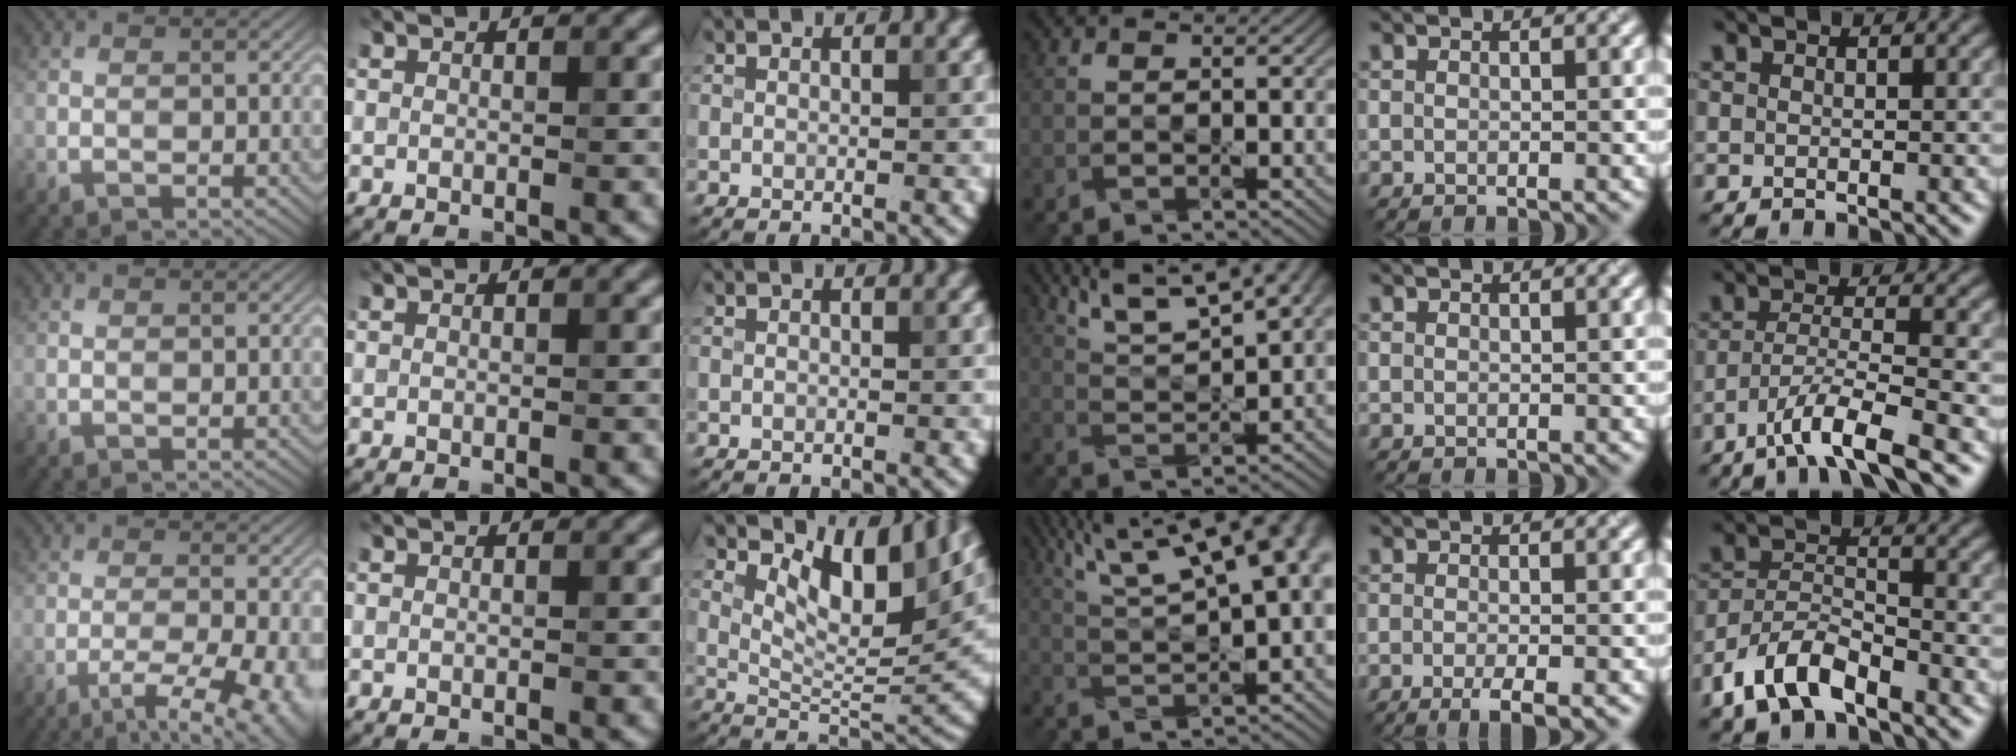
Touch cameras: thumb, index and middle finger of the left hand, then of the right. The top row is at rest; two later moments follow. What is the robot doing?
{"motion": "pour", "object": "sugar"}